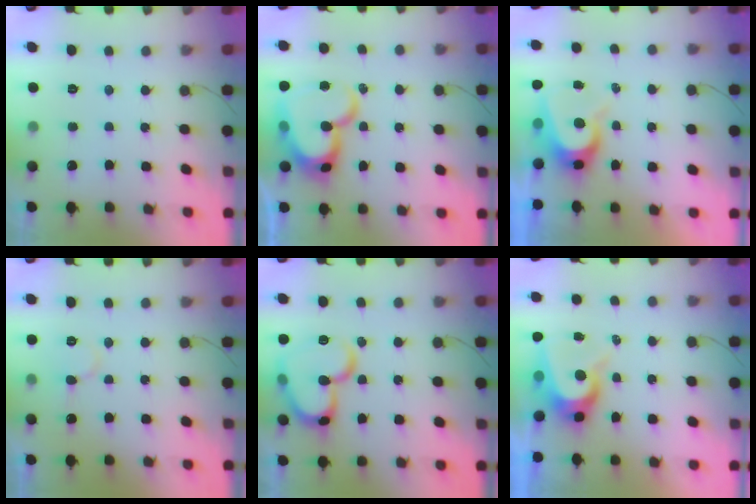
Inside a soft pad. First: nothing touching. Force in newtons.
{"total": 20.3, "press": 20.2, "slide": 2.0}
{"total": 8.2, "press": 8.2, "slide": 0.8}
{"total": 8.6, "press": 8.6, "slide": 0.5}
{"total": 19.0, "press": 18.9, "slide": 1.8}
{"total": 8.0, "press": 8.0, "slide": 0.6}